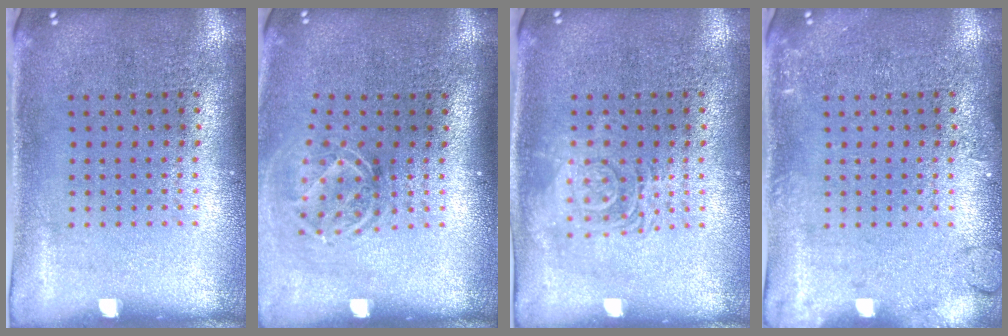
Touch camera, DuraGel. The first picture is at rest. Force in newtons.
{"total": 1.7, "press": 1.3, "slide": 1.2}
{"total": 2.8, "press": 2.8, "slide": 0.5}
{"total": 1.7, "press": 1.7, "slide": 0.3}